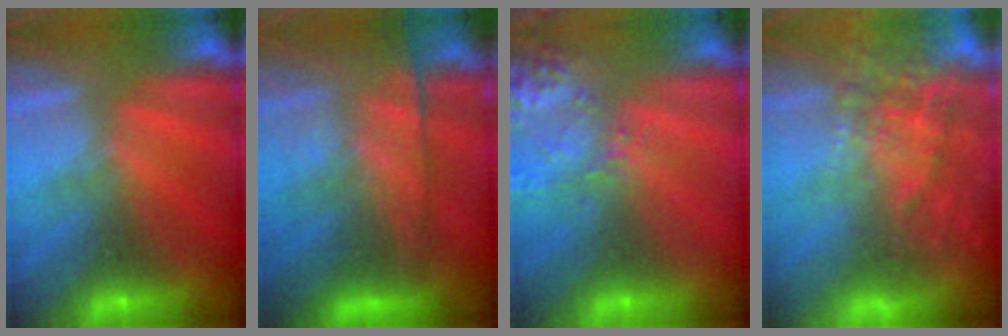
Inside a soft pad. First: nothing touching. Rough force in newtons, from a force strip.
{"total": 12.7}
{"total": 2.6}
{"total": 8.0}